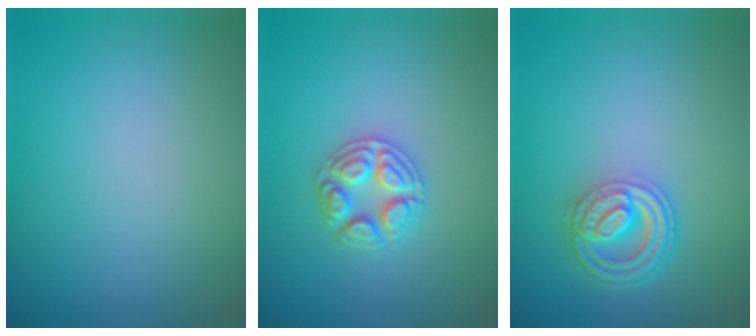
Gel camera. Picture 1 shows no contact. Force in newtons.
{"total": 2.5, "press": 2.5, "slide": 0.4}
{"total": 4.7, "press": 3.5, "slide": 3.1}